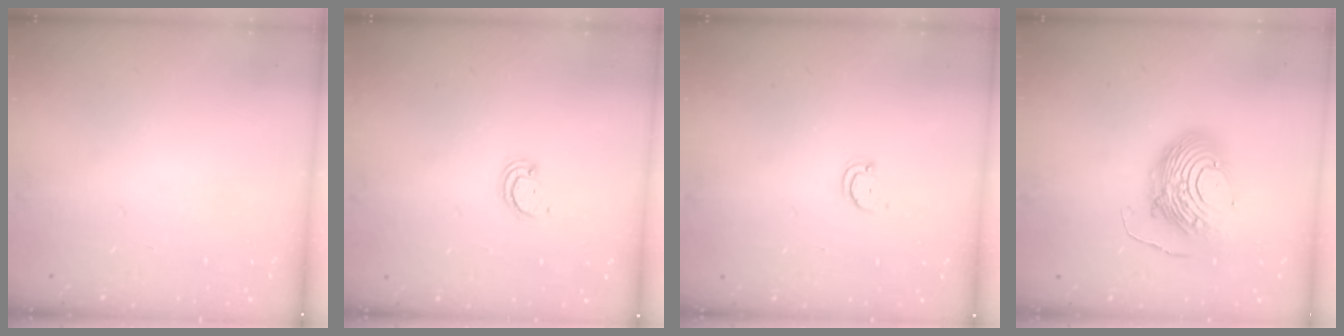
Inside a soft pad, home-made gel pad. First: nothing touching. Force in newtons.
{"total": 2.2, "press": 2.2, "slide": 0.2}
{"total": 2.5, "press": 2.4, "slide": 0.4}
{"total": 12.6, "press": 12.6, "slide": 1.3}